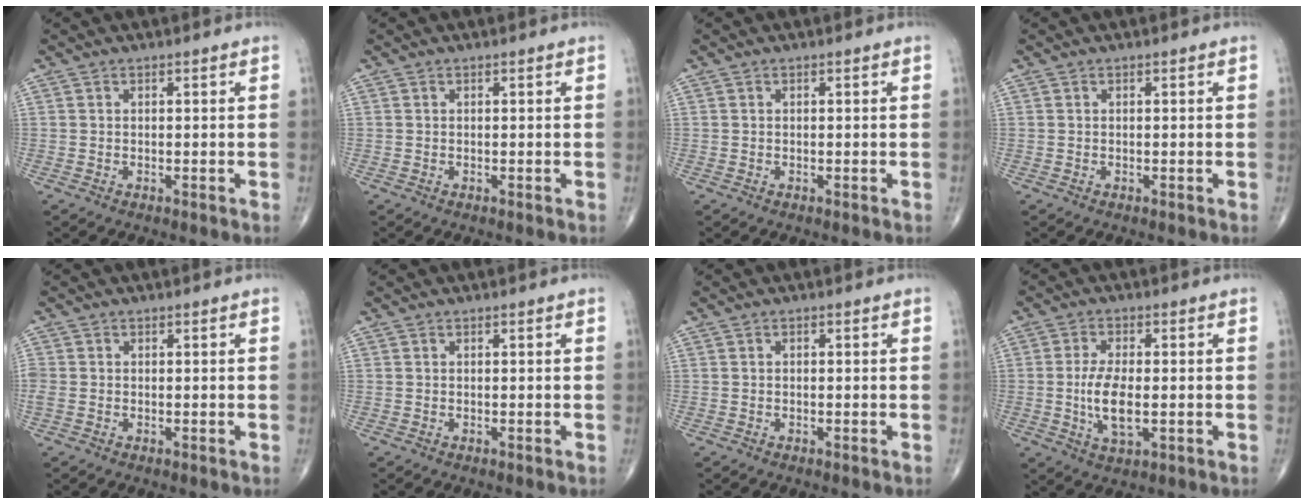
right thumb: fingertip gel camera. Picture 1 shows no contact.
{"total": 0.0}
{"total": 0.0}
{"total": 0.0}
{"total": 1.9, "force": [-0.3, 1.5, 1.2], "torque": [-0.040, -0.001, -0.006]}
{"total": 0.0}
{"total": 0.0}
{"total": 7.7, "force": [-0.8, 3.4, 6.9], "torque": [-0.137, -0.006, -0.014]}